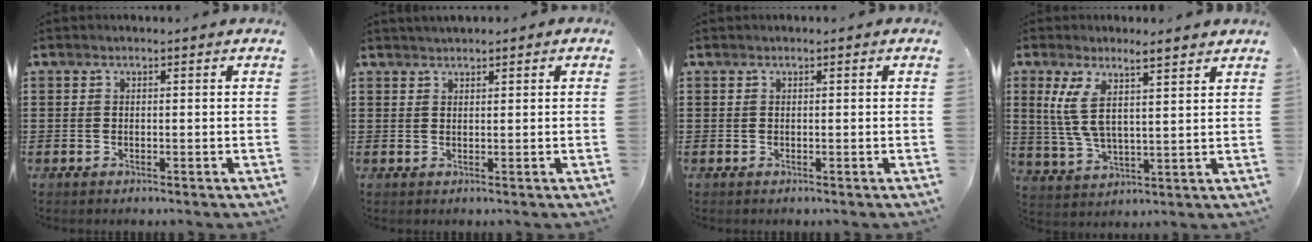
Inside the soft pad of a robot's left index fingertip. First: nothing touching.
{"total": 1.1, "force": [1.0, 0.4, 0.1], "torque": [-0.004, 0.003, 0.018]}
{"total": 0.0}
{"total": 7.0, "force": [4.3, 1.5, 5.3], "torque": [-0.126, -0.010, 0.072]}